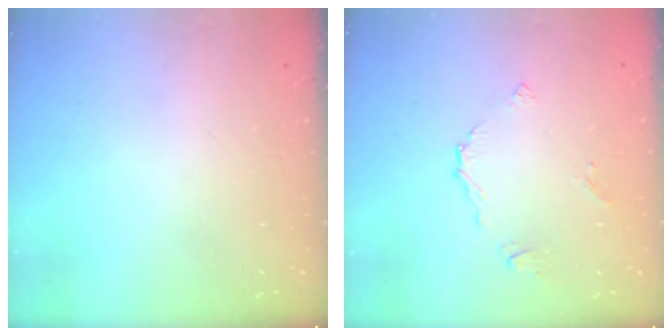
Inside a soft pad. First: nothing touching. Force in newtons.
{"total": 4.9, "press": 4.9, "slide": 0.3}